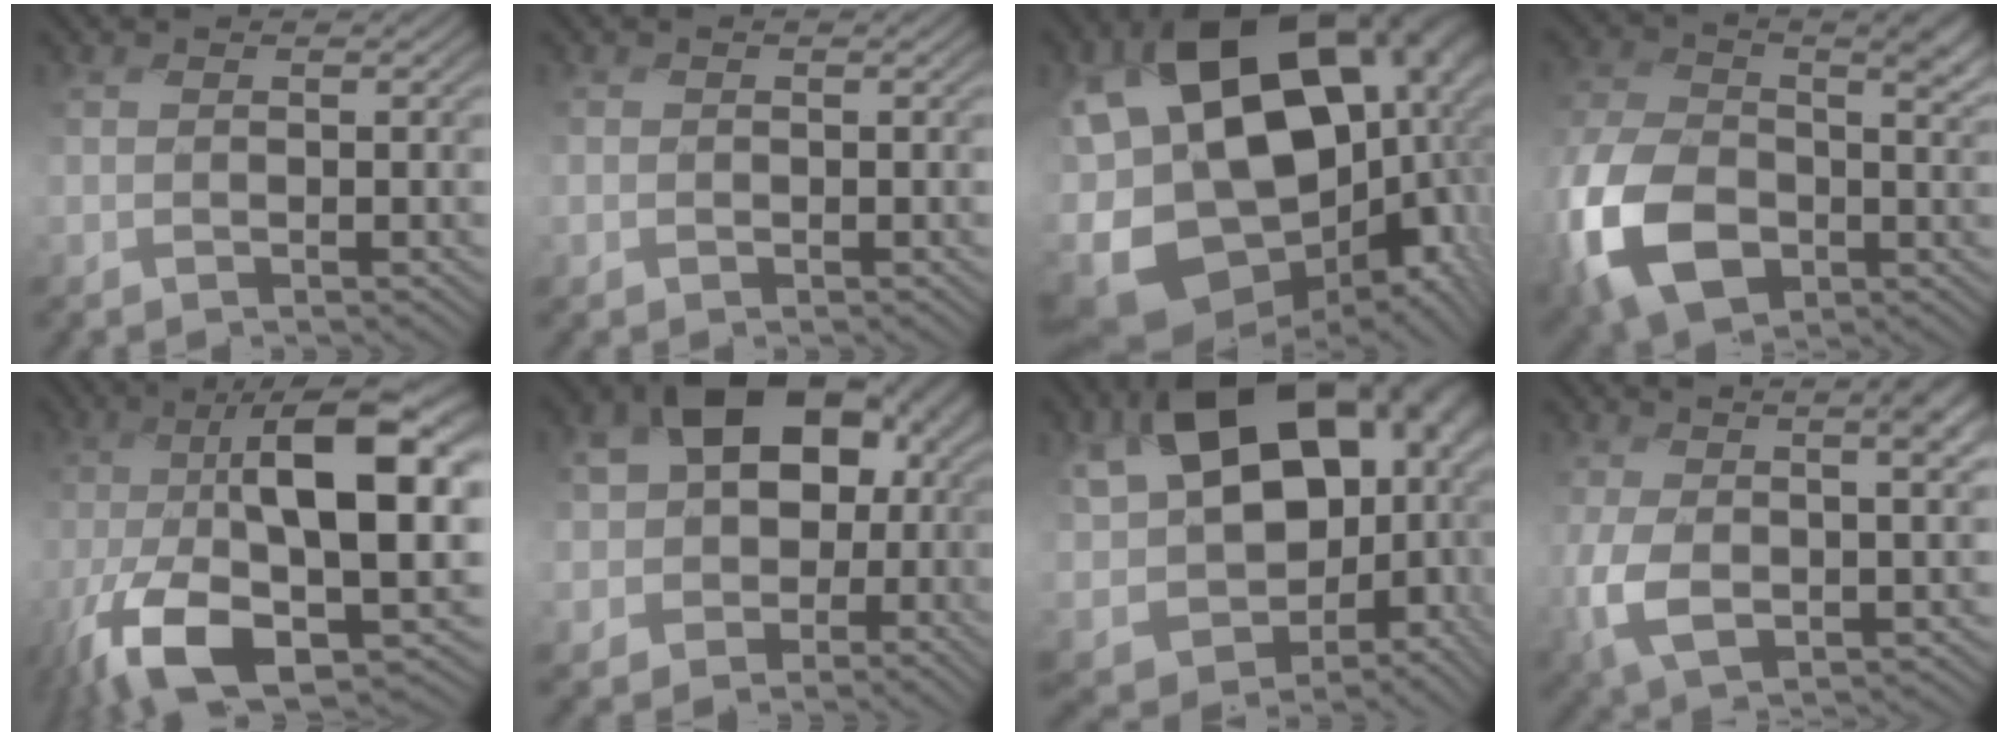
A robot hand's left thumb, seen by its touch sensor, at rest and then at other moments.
{"total": 0.7, "force": [-0.3, 0.6, -0.1], "torque": [0.002, -0.002, -0.008]}
{"total": 21.1, "force": [-2.0, 13.7, 15.9], "torque": [-0.312, -0.033, -0.012]}
{"total": 13.9, "force": [-3.9, 9.2, 9.6], "torque": [-0.233, -0.032, -0.080]}
{"total": 17.2, "force": [-4.5, 5.7, 15.6], "torque": [-0.289, -0.004, -0.087]}
{"total": 15.3, "force": [0.9, 12.3, 9.1], "torque": [-0.159, -0.031, 0.027]}
{"total": 20.8, "force": [3.3, 13.6, 15.4], "torque": [-0.282, -0.036, 0.108]}
{"total": 8.4, "force": [0.8, 3.9, 7.4], "torque": [-0.159, -0.011, 0.009]}